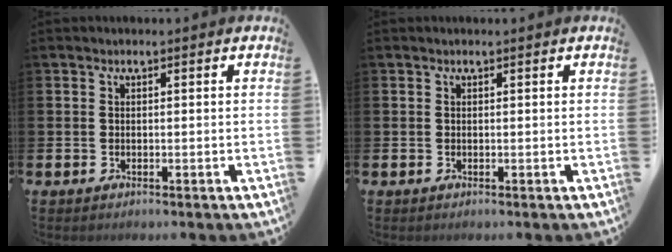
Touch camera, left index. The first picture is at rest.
{"total": 0.0}